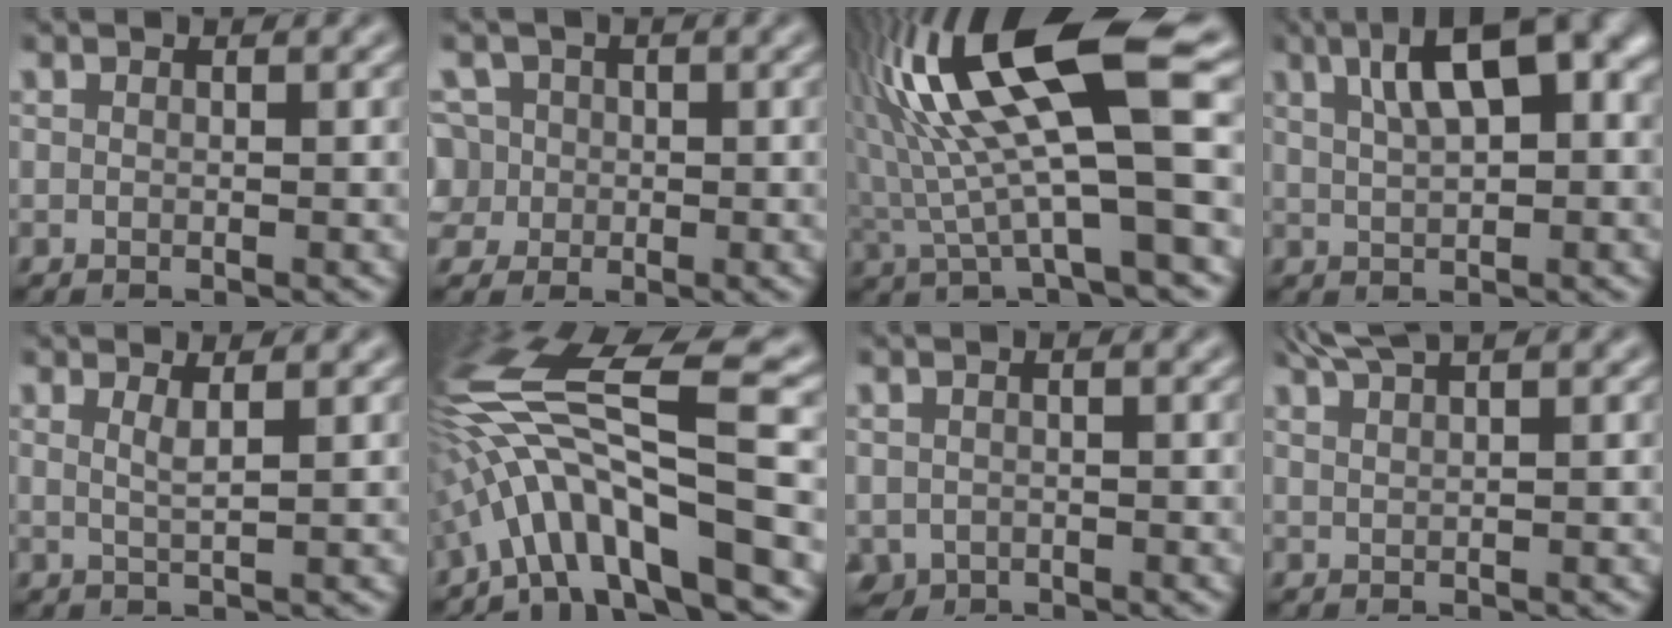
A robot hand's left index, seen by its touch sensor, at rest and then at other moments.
{"total": 5.0, "force": [-0.4, 4.6, 1.7], "torque": [-0.038, 0.032, -0.026]}
{"total": 12.1, "force": [2.4, 2.6, 11.6], "torque": [-0.222, 0.016, 0.047]}
{"total": 8.8, "force": [3.3, 3.3, 7.5], "torque": [-0.123, 0.021, 0.052]}
{"total": 1.6, "force": [0.6, 0.4, 1.4], "torque": [-0.022, -0.002, 0.006]}
{"total": 11.8, "force": [-3.2, 2.6, 11.0], "torque": [-0.204, 0.029, -0.056]}
{"total": 1.5, "force": [-0.7, 1.2, 0.4], "torque": [-0.011, -0.009, -0.013]}
{"total": 3.0, "force": [2.5, 0.5, 1.7], "torque": [-0.023, 0.005, 0.039]}